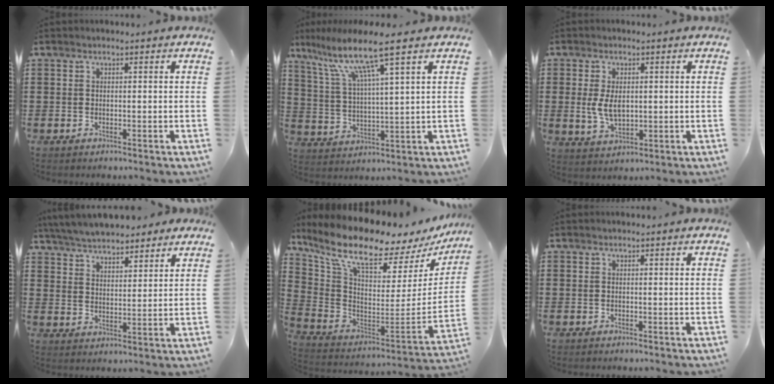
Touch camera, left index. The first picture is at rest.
{"total": 10.4, "force": [7.0, 0.4, 7.7], "torque": [-0.171, -0.027, 0.114]}
{"total": 5.2, "force": [0.4, 3.0, 4.2], "torque": [-0.090, 0.002, 0.002]}
{"total": 6.0, "force": [5.7, 1.1, 1.5], "torque": [-0.051, -0.017, 0.104]}
{"total": 11.1, "force": [8.9, 1.7, 6.5], "torque": [-0.157, -0.073, 0.149]}
{"total": 0.0}